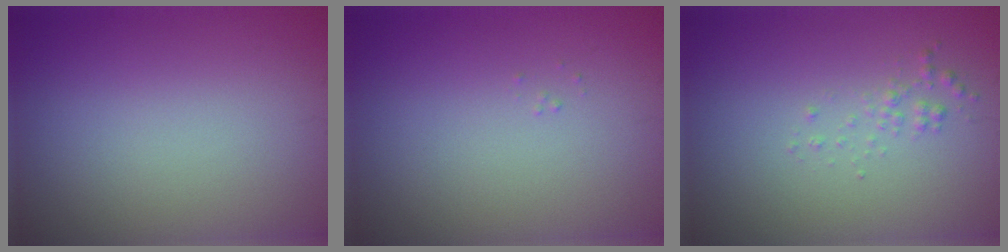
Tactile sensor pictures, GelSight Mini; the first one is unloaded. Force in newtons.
{"total": 0.0}
{"total": 0.9, "press": 0.9, "slide": 0.0}